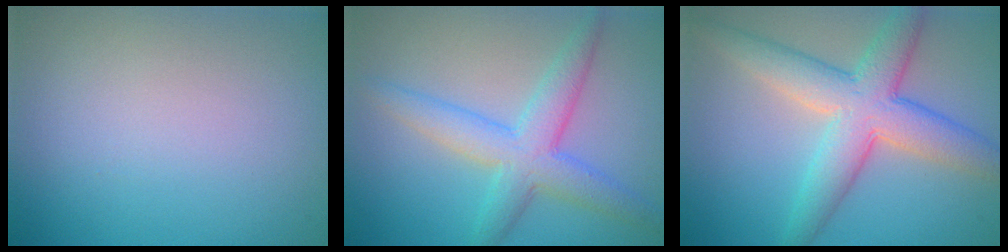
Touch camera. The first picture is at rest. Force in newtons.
{"total": 4.9, "press": 4.9, "slide": 0.1}
{"total": 6.7, "press": 6.7, "slide": 0.2}